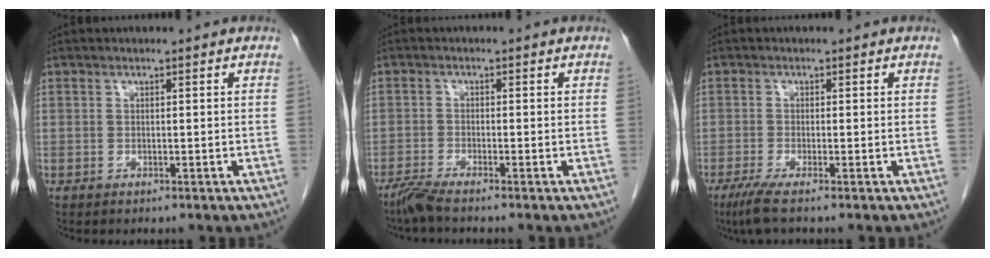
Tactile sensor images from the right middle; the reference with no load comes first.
{"total": 2.6, "force": [-2.2, -0.3, 1.4], "torque": [-0.037, -0.007, -0.051]}
{"total": 3.2, "force": [-2.1, -0.2, 2.4], "torque": [-0.050, -0.011, -0.046]}